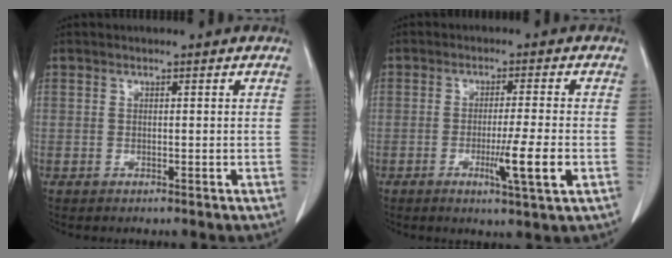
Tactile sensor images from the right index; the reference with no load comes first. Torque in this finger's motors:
{"motor_torque": [1.12, -0.34, 0.50, 0.11]}